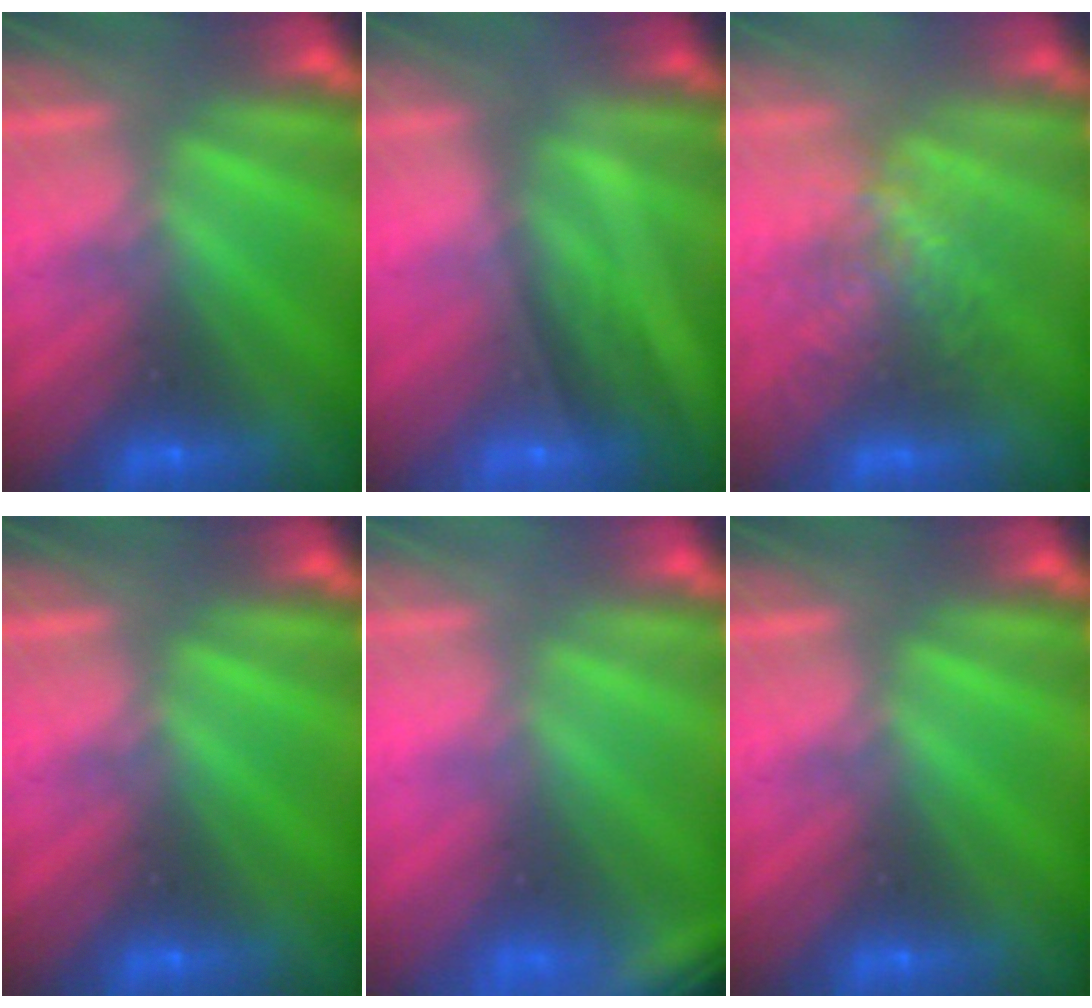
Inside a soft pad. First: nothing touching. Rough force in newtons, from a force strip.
{"total": 2.1}
{"total": 3.6}
{"total": 0.0}
{"total": 2.7}
{"total": 0.0}